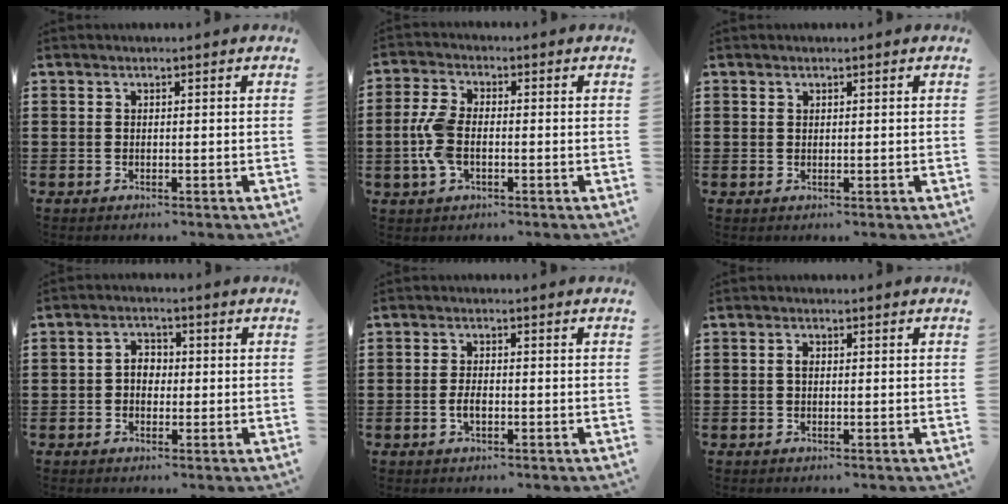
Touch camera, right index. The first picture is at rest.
{"total": 6.3, "force": [-1.0, 3.4, 5.2], "torque": [-0.136, -0.005, -0.027]}
{"total": 0.5, "force": [0.4, 0.4, 0.0], "torque": [-0.002, 0.002, 0.007]}
{"total": 2.9, "force": [-0.3, 2.1, 1.9], "torque": [-0.040, 0.008, -0.008]}
{"total": 2.2, "force": [-0.6, 1.0, 1.9], "torque": [-0.044, -0.003, -0.013]}
{"total": 1.3, "force": [0.0, 0.7, 1.1], "torque": [-0.022, 0.004, -0.001]}